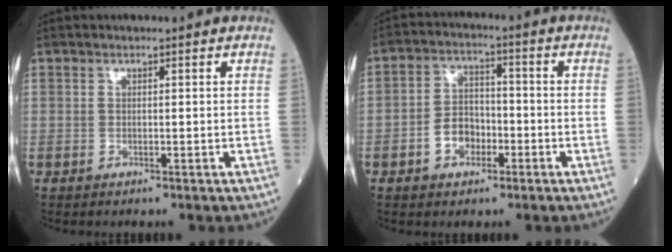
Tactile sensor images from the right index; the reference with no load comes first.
{"total": 5.8, "force": [-2.3, 4.0, 3.6], "torque": [-0.073, 0.016, -0.041]}